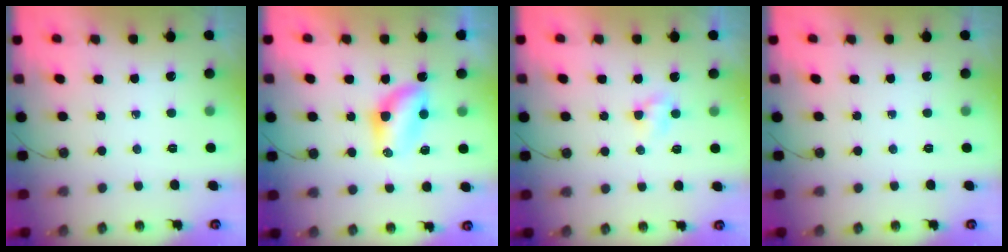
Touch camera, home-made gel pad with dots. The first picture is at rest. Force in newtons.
{"total": 8.2, "press": 7.3, "slide": 3.8}
{"total": 2.4, "press": 2.4, "slide": 0.3}
{"total": 0.0}